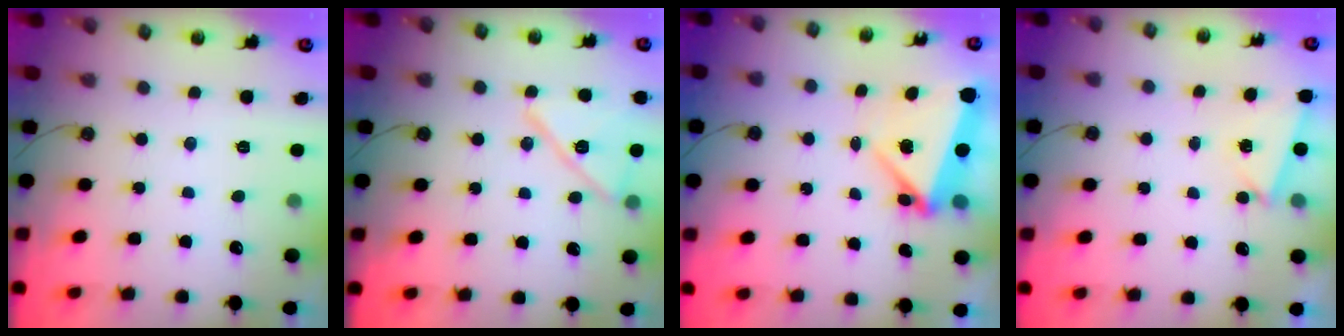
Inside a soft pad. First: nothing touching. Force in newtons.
{"total": 13.9, "press": 13.9, "slide": 0.3}
{"total": 5.2, "press": 4.9, "slide": 1.8}
{"total": 2.6, "press": 1.9, "slide": 1.8}